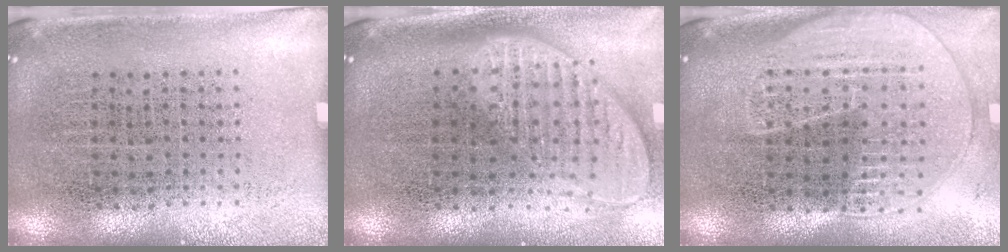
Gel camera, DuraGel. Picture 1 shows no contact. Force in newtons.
{"total": 2.0, "press": 1.5, "slide": 1.2}
{"total": 1.8, "press": 1.7, "slide": 0.7}